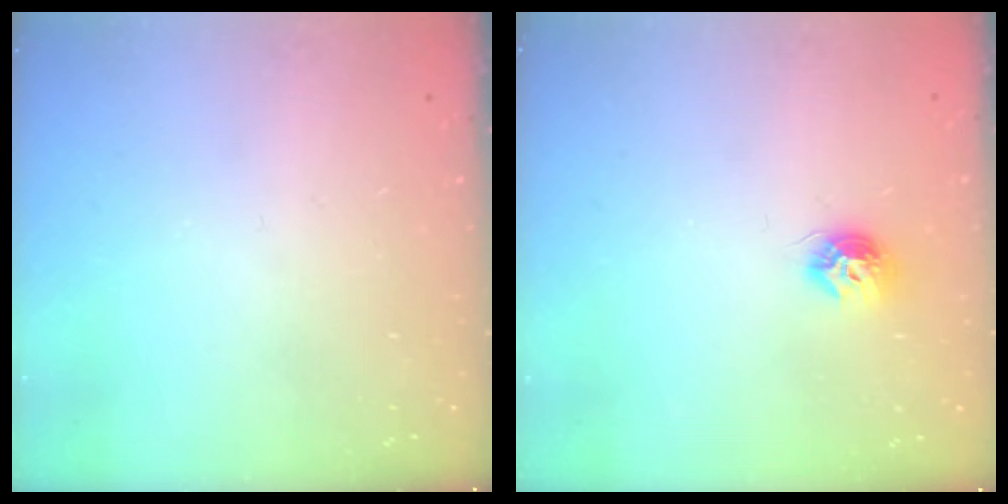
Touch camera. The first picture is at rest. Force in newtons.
{"total": 7.6, "press": 7.6, "slide": 0.2}